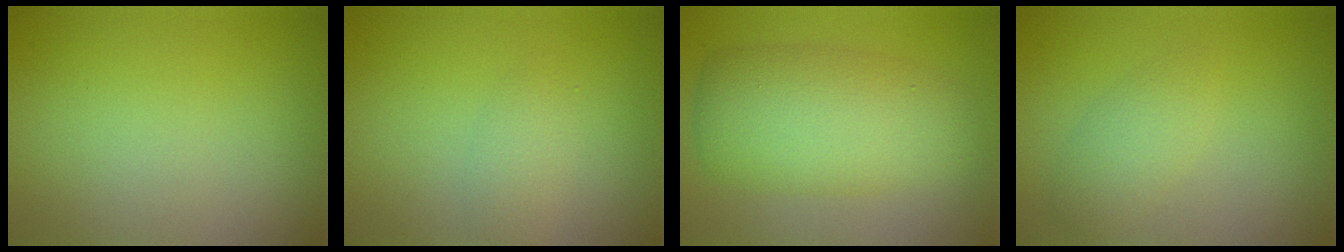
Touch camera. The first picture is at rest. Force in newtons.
{"total": 1.6, "press": 1.6, "slide": 0.0}
{"total": 7.0, "press": 7.0, "slide": 0.1}
{"total": 1.9, "press": 1.9, "slide": 0.1}